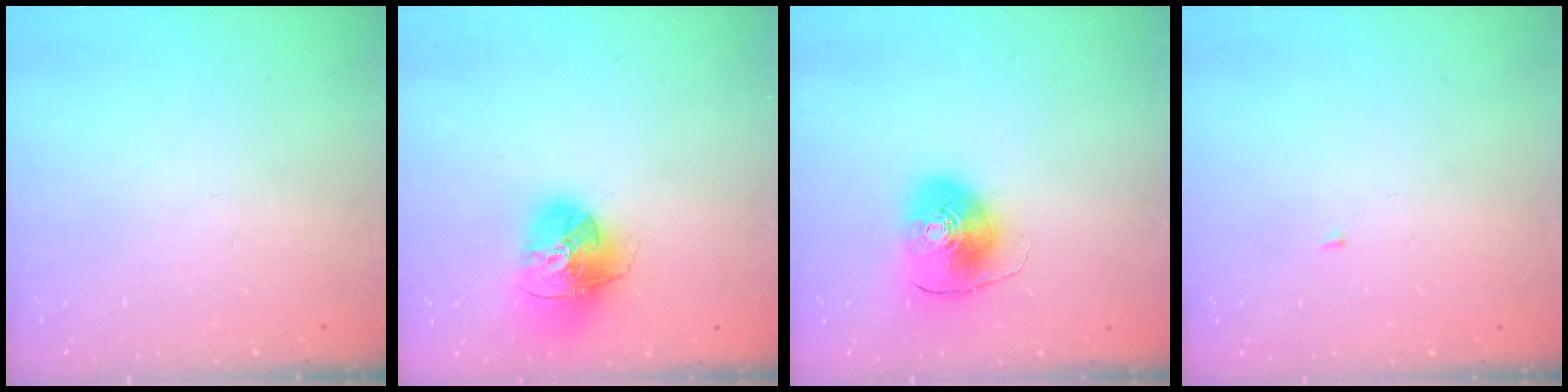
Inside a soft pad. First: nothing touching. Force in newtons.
{"total": 15.3, "press": 15.3, "slide": 1.5}
{"total": 10.2, "press": 10.1, "slide": 1.5}
{"total": 1.4, "press": 1.3, "slide": 0.1}